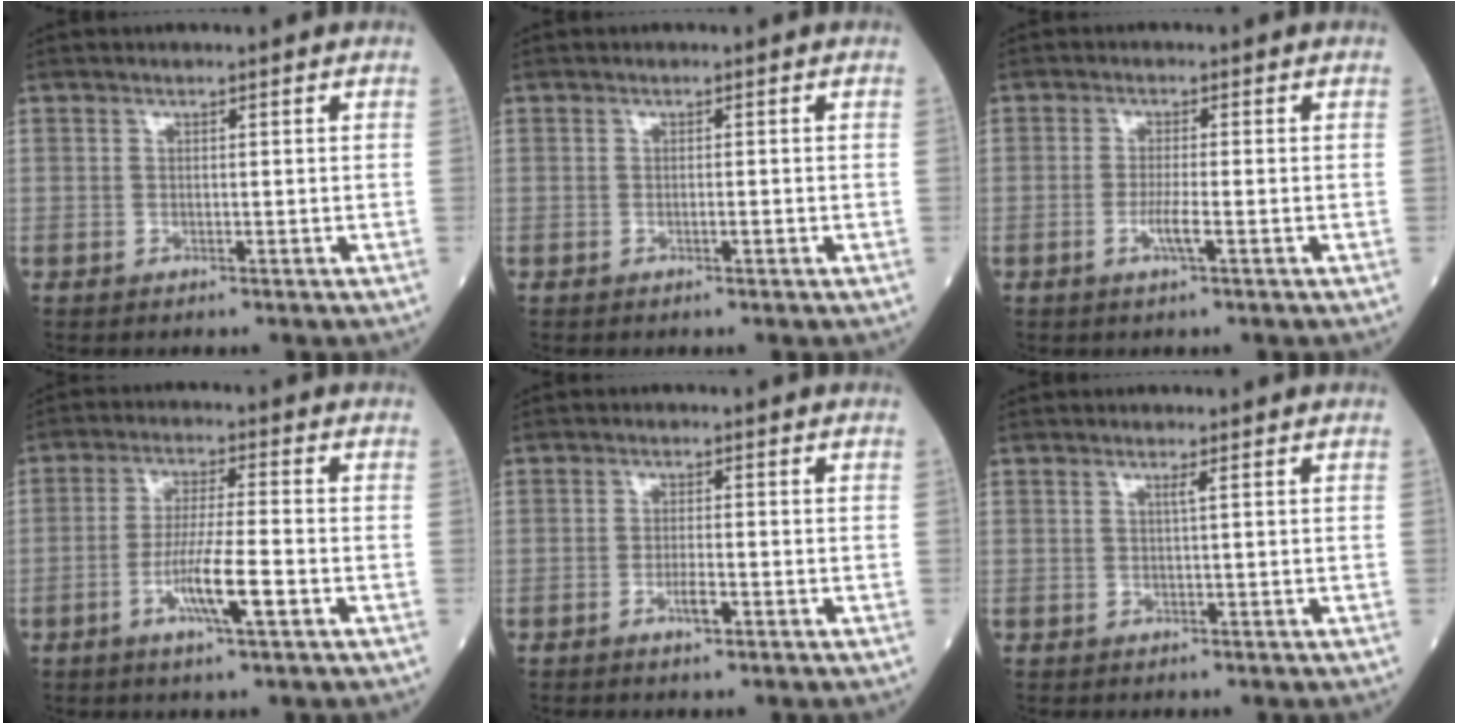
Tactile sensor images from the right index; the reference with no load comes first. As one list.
[{"total": 0.5, "force": [-0.2, 0.0, 0.5], "torque": [-0.008, 0.001, -0.003]}, {"total": 2.7, "force": [-1.0, -0.1, 2.5], "torque": [-0.052, -0.004, -0.020]}, {"total": 7.8, "force": [-3.0, 0.2, 7.2], "torque": [-0.134, -0.008, -0.057]}, {"total": 2.4, "force": [-1.3, 0.3, 2.0], "torque": [-0.035, 0.000, -0.023]}, {"total": 0.8, "force": [0.2, -0.3, 0.7], "torque": [-0.018, -0.001, 0.007]}]